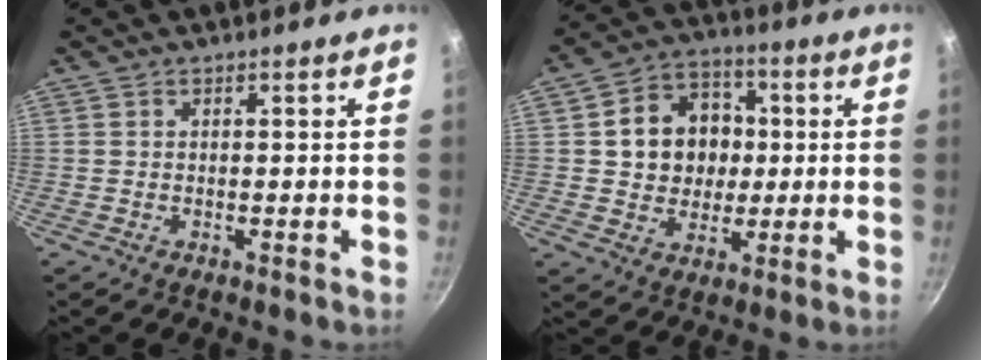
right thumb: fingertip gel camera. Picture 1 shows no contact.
{"total": 13.1, "force": [1.4, 11.2, 6.7], "torque": [-0.072, 0.016, 0.021]}